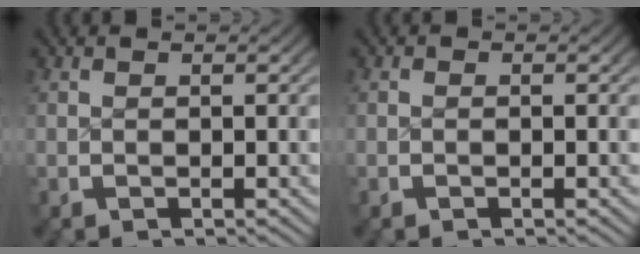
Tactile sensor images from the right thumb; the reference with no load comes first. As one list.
[{"total": 0.9, "force": [-0.8, 0.0, -0.3], "torque": [-0.003, -0.005, -0.014]}]